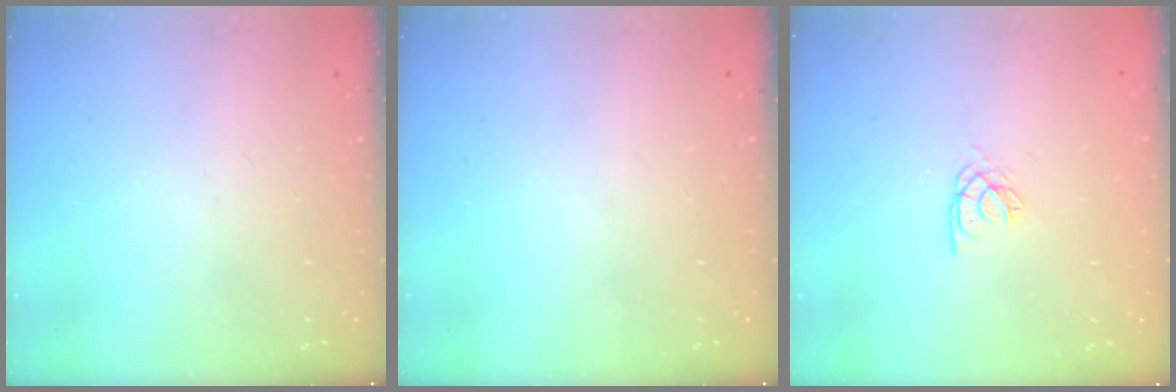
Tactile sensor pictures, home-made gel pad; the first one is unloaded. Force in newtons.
{"total": 0.0}
{"total": 3.4, "press": 3.4, "slide": 0.2}